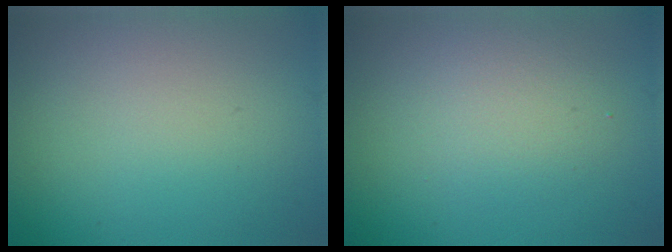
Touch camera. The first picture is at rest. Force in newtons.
{"total": 2.6, "press": 2.6, "slide": 0.1}